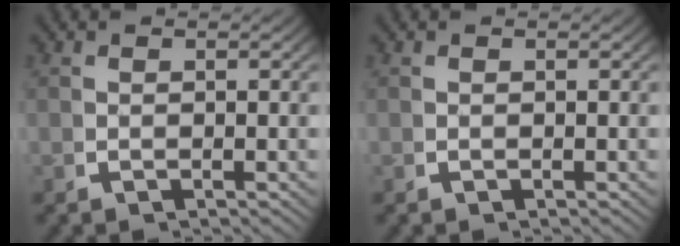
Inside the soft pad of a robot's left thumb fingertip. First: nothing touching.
{"total": 0.0}